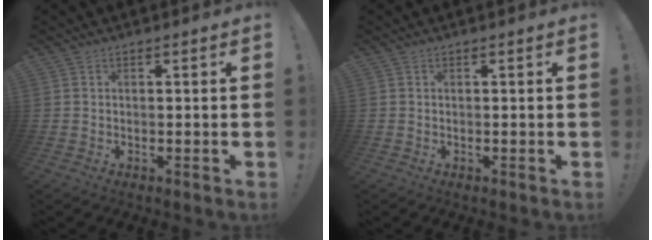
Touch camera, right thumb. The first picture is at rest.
{"total": 0.0}